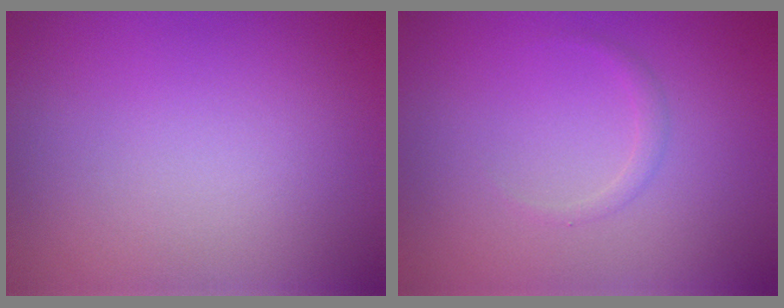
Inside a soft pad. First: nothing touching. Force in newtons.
{"total": 0.8, "press": 0.8, "slide": 0.0}